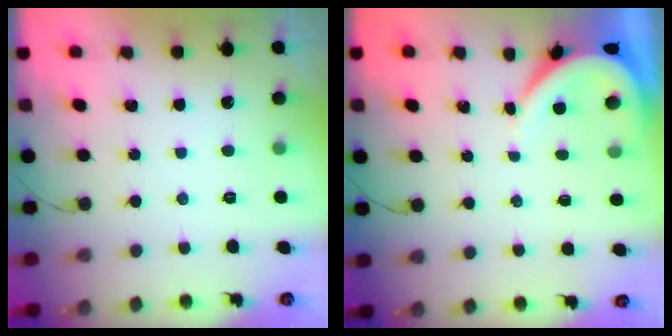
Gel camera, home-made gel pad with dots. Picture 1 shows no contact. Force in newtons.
{"total": 3.7, "press": 3.6, "slide": 0.4}